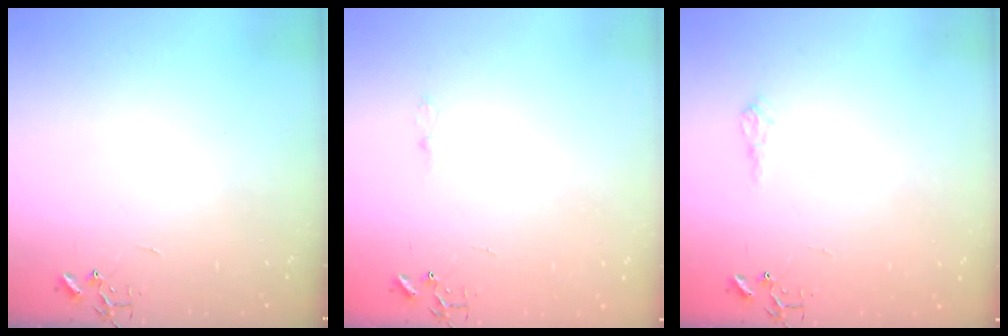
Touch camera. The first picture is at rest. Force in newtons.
{"total": 2.5, "press": 2.5, "slide": 0.3}
{"total": 6.1, "press": 6.1, "slide": 0.7}